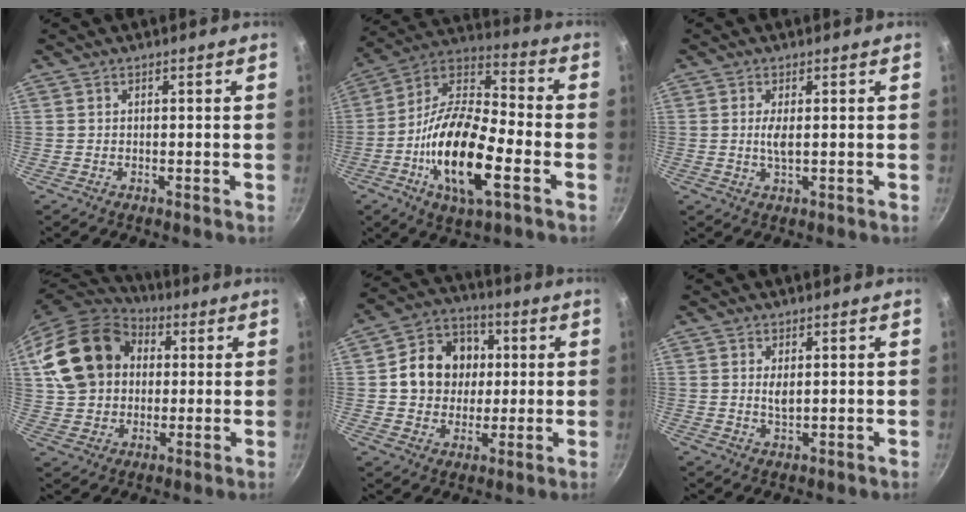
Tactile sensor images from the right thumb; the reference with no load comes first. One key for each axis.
{"total": 20.6, "fx": -6.3, "fy": 7.8, "fz": 18.0, "tx": -0.330, "ty": 0.028, "tz": -0.133}
{"total": 2.6, "fx": 0.3, "fy": 0.7, "fz": 2.5, "tx": -0.055, "ty": -0.003, "tz": 0.006}
{"total": 20.7, "fx": 4.9, "fy": 16.2, "fz": 11.9, "tx": -0.214, "ty": 0.032, "tz": 0.088}
{"total": 13.2, "fx": 1.7, "fy": 11.3, "fz": 6.5, "tx": -0.074, "ty": 0.016, "tz": 0.022}
{"total": 2.3, "fx": 0.7, "fy": 1.0, "fz": 2.0, "tx": -0.037, "ty": -0.004, "tz": 0.014}